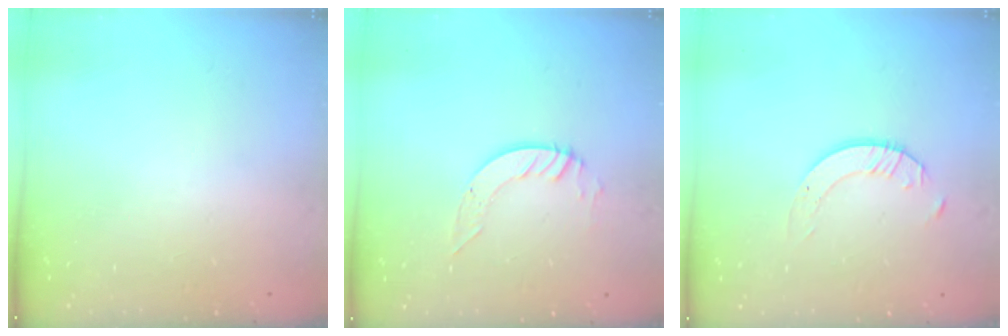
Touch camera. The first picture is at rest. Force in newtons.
{"total": 4.0, "press": 4.0, "slide": 0.2}
{"total": 2.3, "press": 2.3, "slide": 0.2}